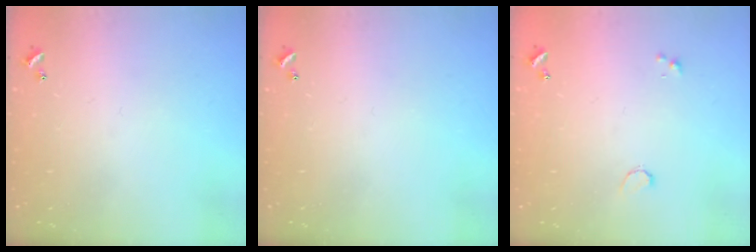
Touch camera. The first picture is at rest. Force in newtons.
{"total": 0.0}
{"total": 1.4, "press": 1.3, "slide": 0.2}